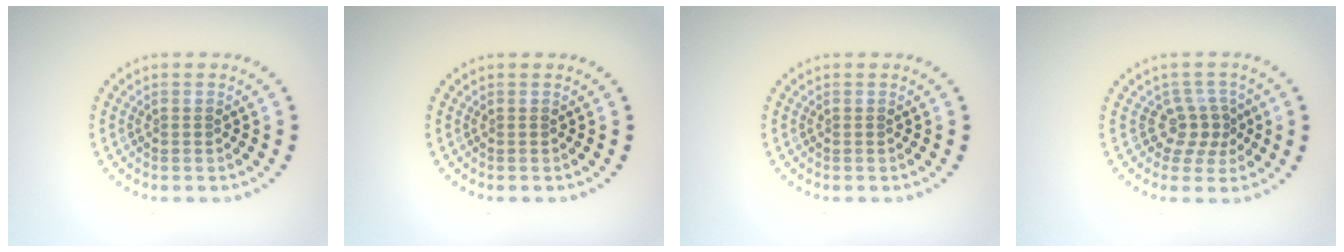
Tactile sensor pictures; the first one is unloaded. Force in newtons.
{"total": 0.0}
{"total": 0.0}
{"total": 2.5, "press": 1.8, "slide": 1.8}